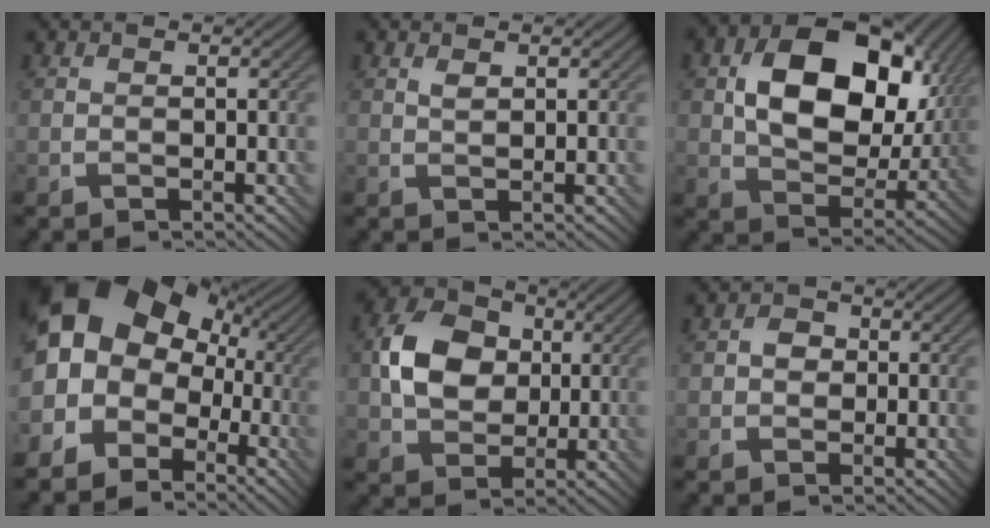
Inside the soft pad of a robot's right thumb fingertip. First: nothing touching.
{"total": 1.1, "force": [0.6, 0.4, 0.7], "torque": [-0.020, -0.002, 0.014]}
{"total": 15.3, "force": [3.7, 10.3, 10.7], "torque": [-0.188, -0.007, 0.074]}
{"total": 18.6, "force": [2.6, 15.1, 10.5], "torque": [-0.221, 0.009, 0.032]}
{"total": 8.6, "force": [0.9, 6.8, 5.2], "torque": [-0.111, 0.013, 0.012]}
{"total": 2.0, "force": [-0.1, 1.8, 0.9], "torque": [-0.014, 0.001, -0.008]}